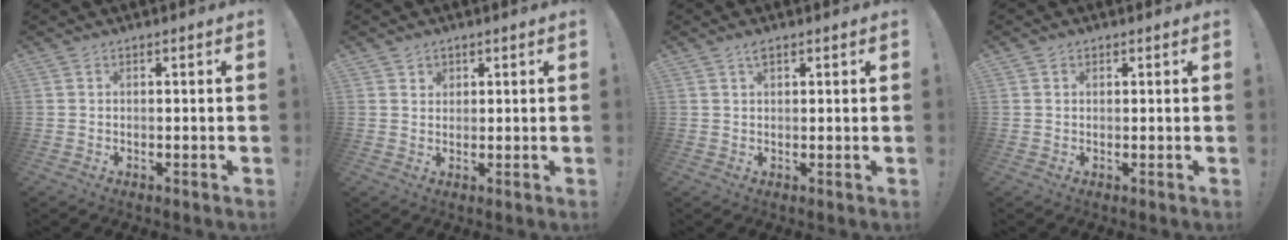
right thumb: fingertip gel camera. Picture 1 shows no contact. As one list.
[{"total": 2.4, "force": [1.6, 1.8, 0.3], "torque": [0.005, -0.010, 0.026]}, {"total": 2.0, "force": [1.3, 0.7, 1.4], "torque": [-0.014, -0.005, 0.020]}, {"total": 0.9, "force": [0.5, 0.7, 0.1], "torque": [0.001, 0.000, 0.010]}]